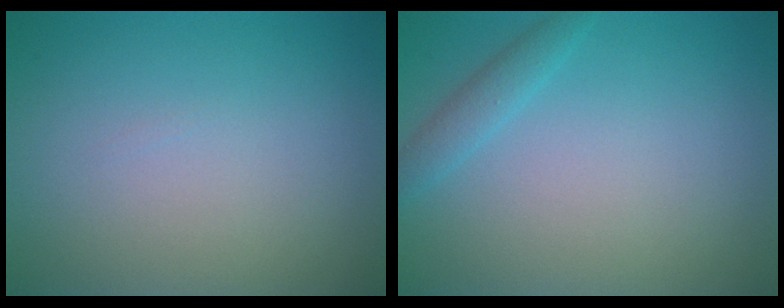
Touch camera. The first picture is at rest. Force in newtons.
{"total": 1.5, "press": 1.5, "slide": 0.1}